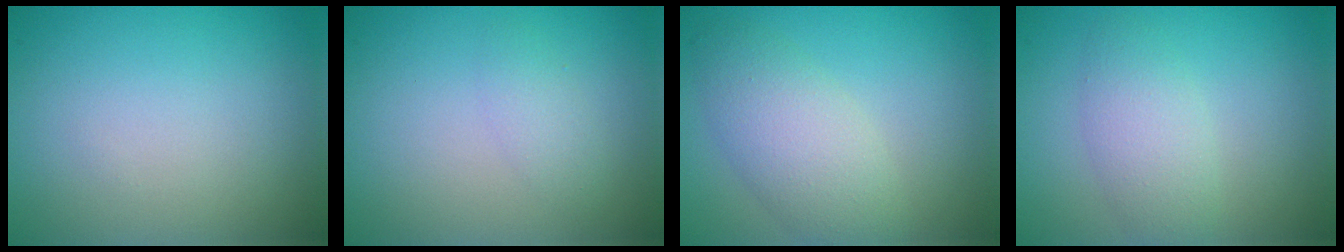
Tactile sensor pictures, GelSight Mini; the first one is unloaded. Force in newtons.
{"total": 1.3, "press": 1.3, "slide": 0.1}
{"total": 4.3, "press": 4.3, "slide": 0.3}
{"total": 2.9, "press": 2.9, "slide": 0.1}